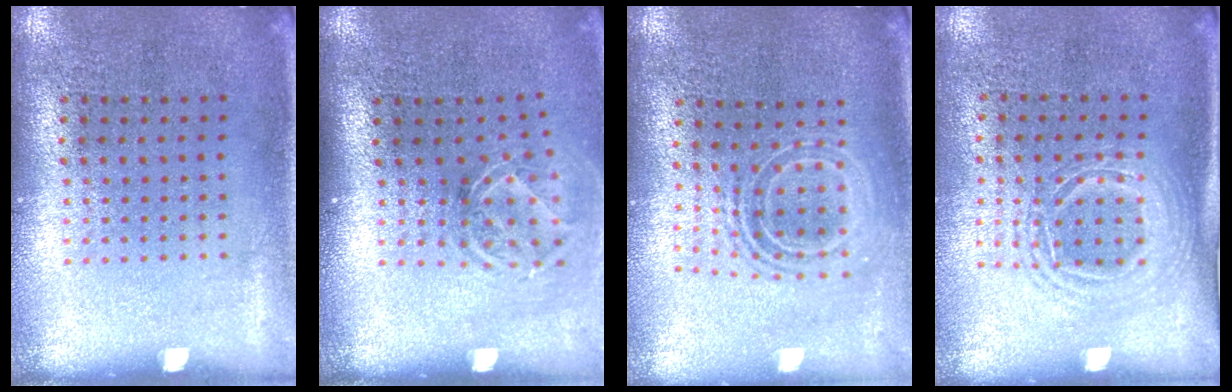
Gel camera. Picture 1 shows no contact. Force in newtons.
{"total": 1.8, "press": 1.3, "slide": 1.2}
{"total": 1.8, "press": 1.4, "slide": 1.2}
{"total": 1.5, "press": 1.3, "slide": 0.8}